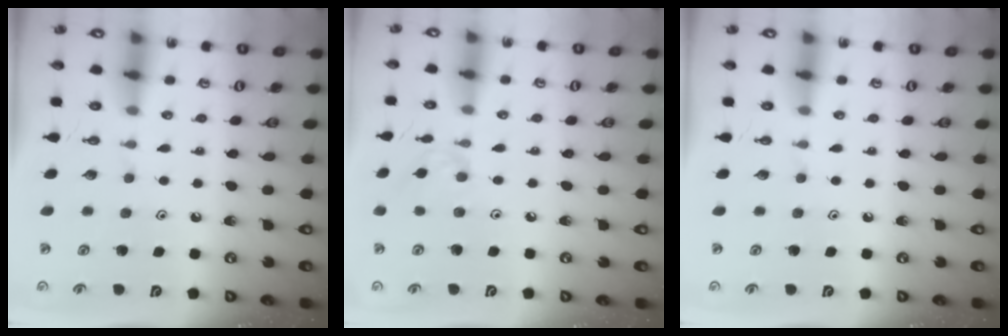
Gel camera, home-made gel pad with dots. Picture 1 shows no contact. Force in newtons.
{"total": 3.6, "press": 3.5, "slide": 0.6}
{"total": 0.0}